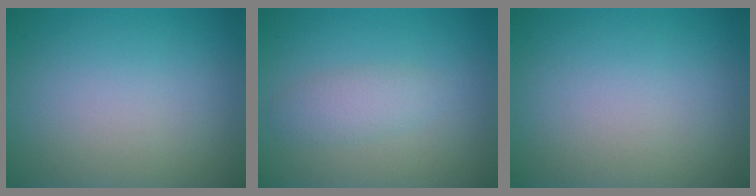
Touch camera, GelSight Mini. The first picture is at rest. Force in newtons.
{"total": 2.0, "press": 2.0, "slide": 0.1}
{"total": 0.0}